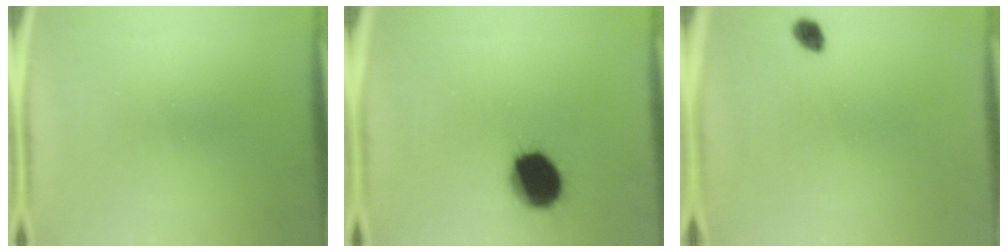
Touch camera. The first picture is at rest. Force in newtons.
{"total": 15.8}
{"total": 2.2}